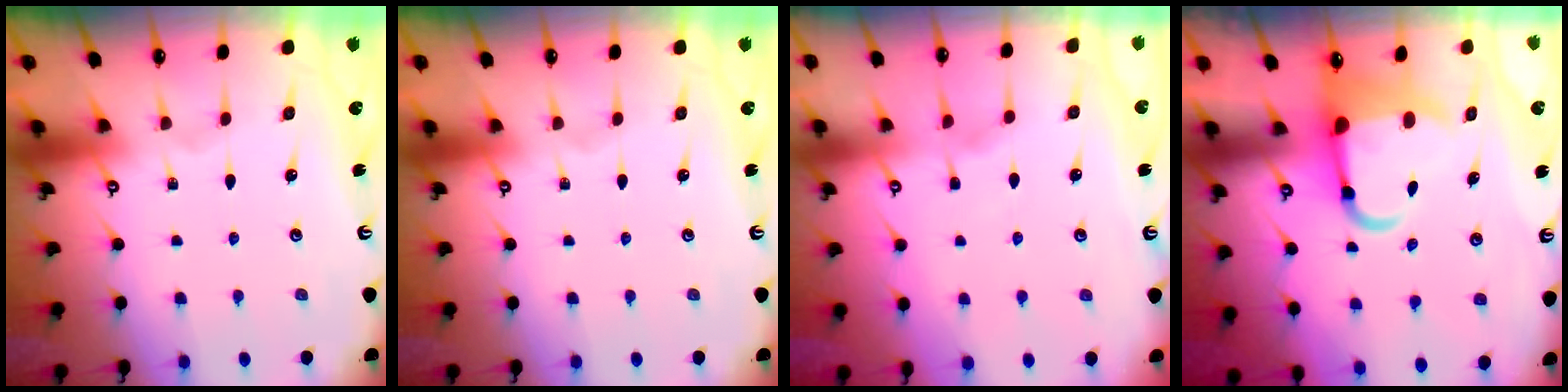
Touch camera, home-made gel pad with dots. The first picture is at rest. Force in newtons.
{"total": 0.0}
{"total": 1.5, "press": 1.5, "slide": 0.4}
{"total": 7.6, "press": 7.3, "slide": 1.8}